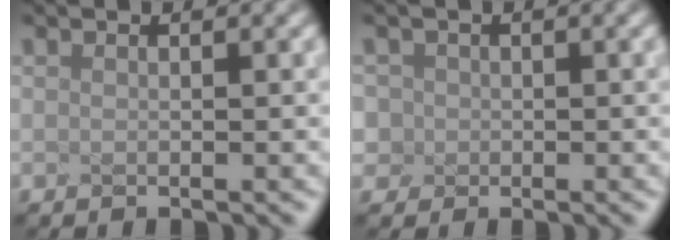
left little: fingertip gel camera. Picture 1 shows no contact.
{"total": 1.8, "force": [-1.0, -0.5, -1.4], "torque": [-0.008, -0.006, 0.022]}